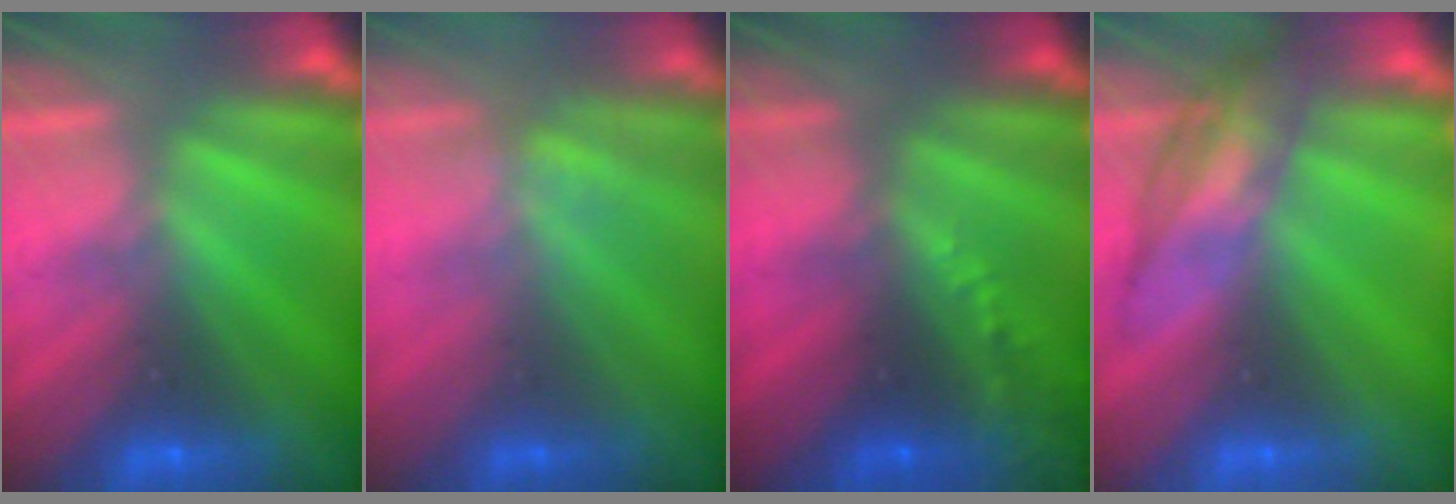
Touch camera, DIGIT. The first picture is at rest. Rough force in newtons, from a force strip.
{"total": 2.3}
{"total": 7.6}
{"total": 2.6}